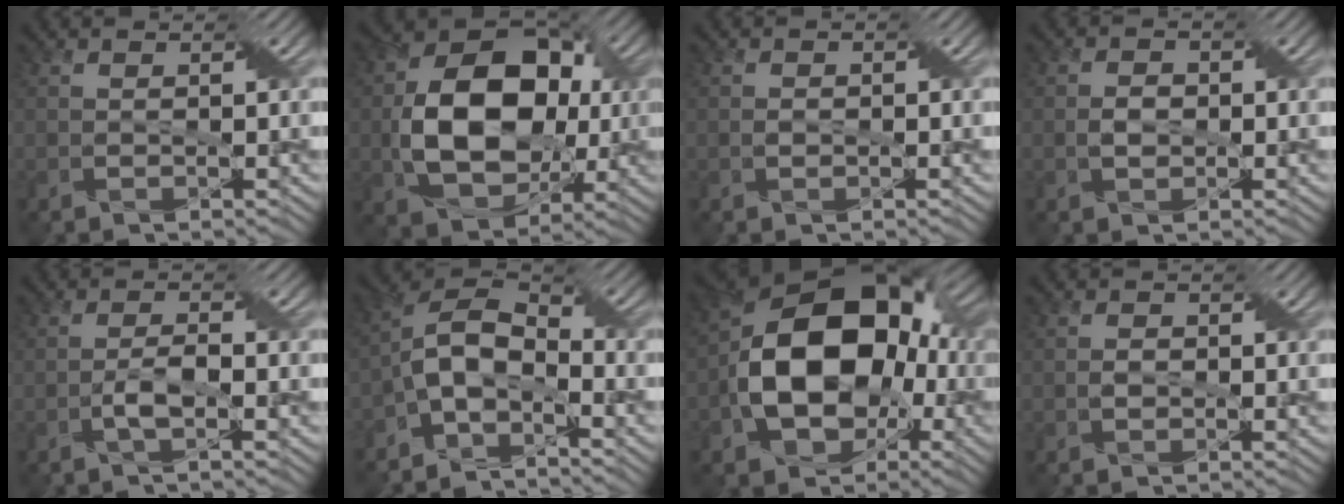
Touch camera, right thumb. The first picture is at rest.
{"total": 14.5, "force": [-0.7, 10.2, 10.3], "torque": [-0.182, 0.002, -0.005]}
{"total": 1.0, "force": [-0.2, 0.8, 0.6], "torque": [-0.012, -0.002, -0.004]}
{"total": 2.1, "force": [-0.3, 1.6, 1.3], "torque": [-0.029, -0.001, -0.007]}
{"total": 2.6, "force": [-1.3, 0.7, 2.2], "torque": [-0.048, 0.010, -0.028]}
{"total": 8.7, "force": [-3.6, 4.8, 6.3], "torque": [-0.130, 0.007, -0.086]}
{"total": 17.6, "force": [-2.7, 12.0, 12.6], "torque": [-0.215, -0.014, -0.055]}
{"total": 1.3, "force": [-0.3, 1.0, 0.8], "torque": [-0.017, -0.001, -0.008]}